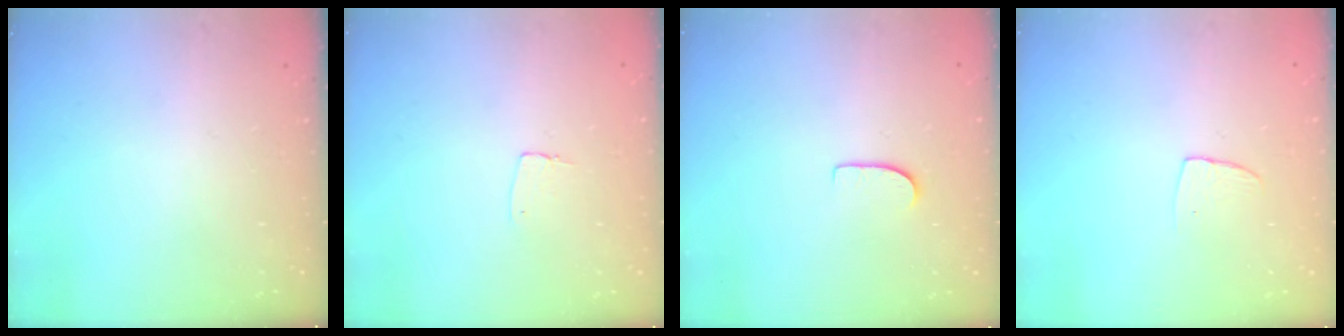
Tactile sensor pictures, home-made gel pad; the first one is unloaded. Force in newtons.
{"total": 3.8, "press": 3.8, "slide": 0.2}
{"total": 6.1, "press": 6.1, "slide": 0.5}
{"total": 4.9, "press": 4.8, "slide": 0.4}